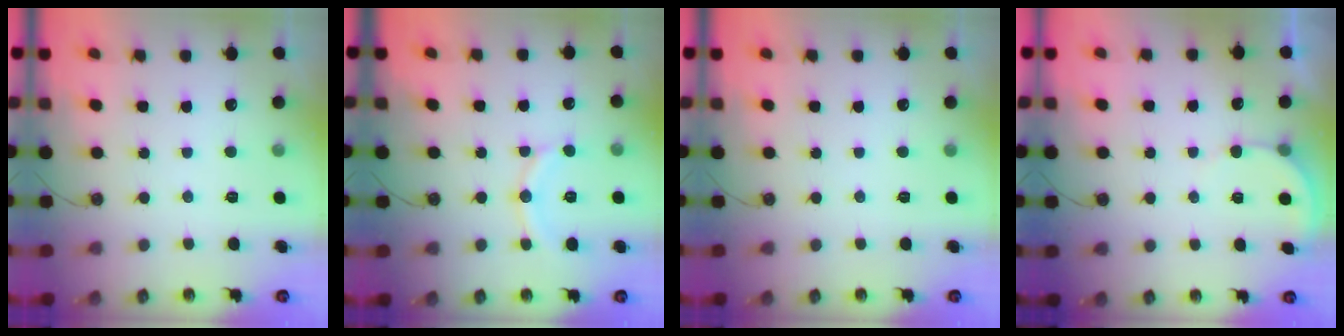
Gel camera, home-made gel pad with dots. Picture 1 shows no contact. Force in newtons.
{"total": 11.1, "press": 11.1, "slide": 1.0}
{"total": 0.0}
{"total": 3.3, "press": 3.3, "slide": 0.2}